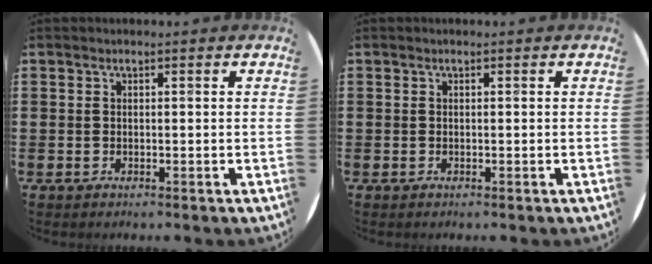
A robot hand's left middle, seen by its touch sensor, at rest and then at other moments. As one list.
[{"total": 0.0}]